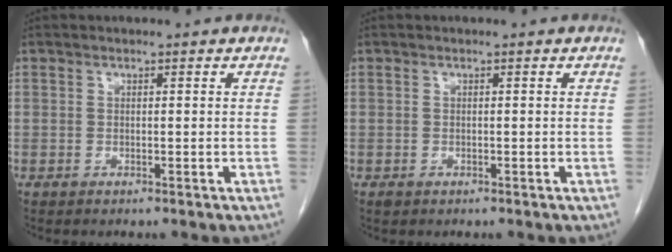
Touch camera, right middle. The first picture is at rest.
{"total": 0.5, "force": [-0.3, 0.4, 0.2], "torque": [-0.005, 0.001, -0.003]}